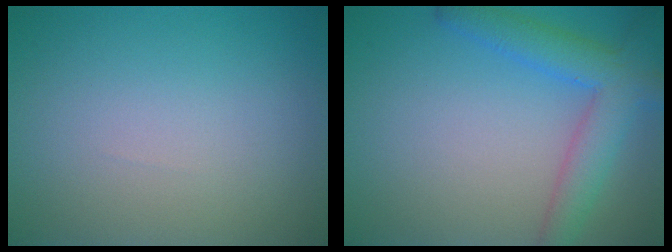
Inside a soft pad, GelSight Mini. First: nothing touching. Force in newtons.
{"total": 5.1, "press": 5.0, "slide": 0.3}